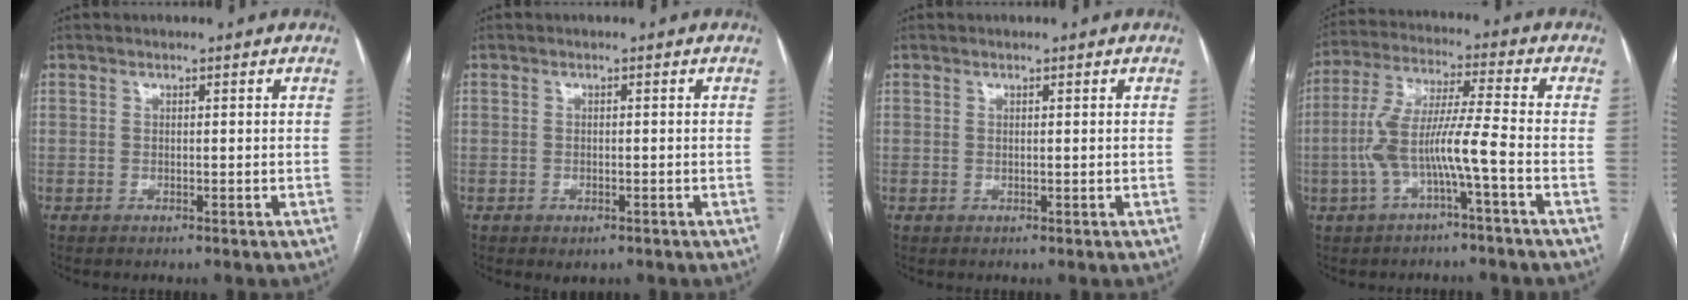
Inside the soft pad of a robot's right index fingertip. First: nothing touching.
{"total": 1.6, "force": [-1.0, 1.0, 0.8], "torque": [-0.008, 0.002, -0.005]}
{"total": 0.0}
{"total": 9.3, "force": [-3.1, 0.1, 8.8], "torque": [-0.187, 0.025, -0.059]}